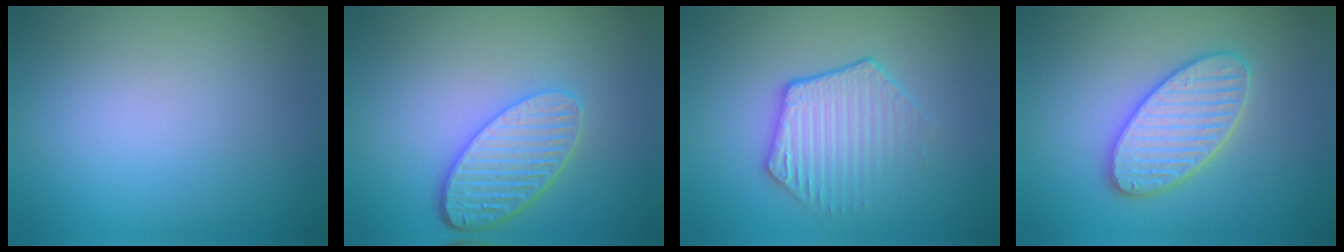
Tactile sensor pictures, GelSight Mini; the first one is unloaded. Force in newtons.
{"total": 4.8, "press": 3.9, "slide": 2.8}
{"total": 3.6, "press": 3.2, "slide": 1.7}
{"total": 4.4, "press": 4.3, "slide": 0.5}